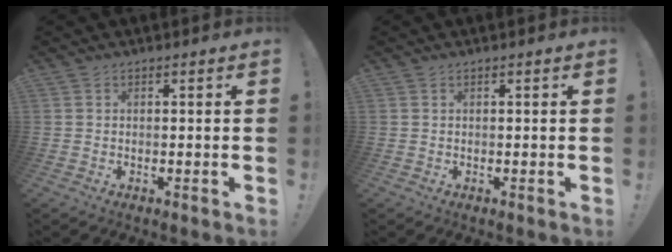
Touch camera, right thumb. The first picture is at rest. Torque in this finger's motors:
{"motor_torque": [-0.04, 0.04, -0.15, 0.05, 0.00]}